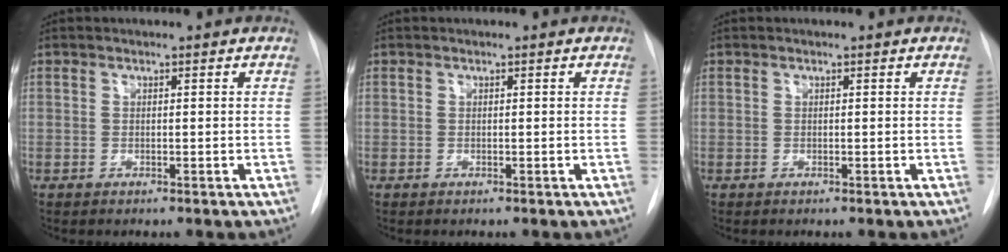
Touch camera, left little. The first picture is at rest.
{"total": 0.0}
{"total": 0.0}